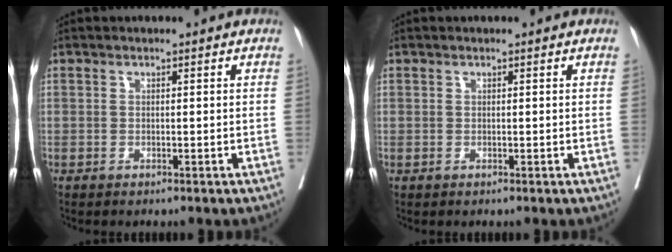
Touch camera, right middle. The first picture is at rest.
{"total": 0.0}